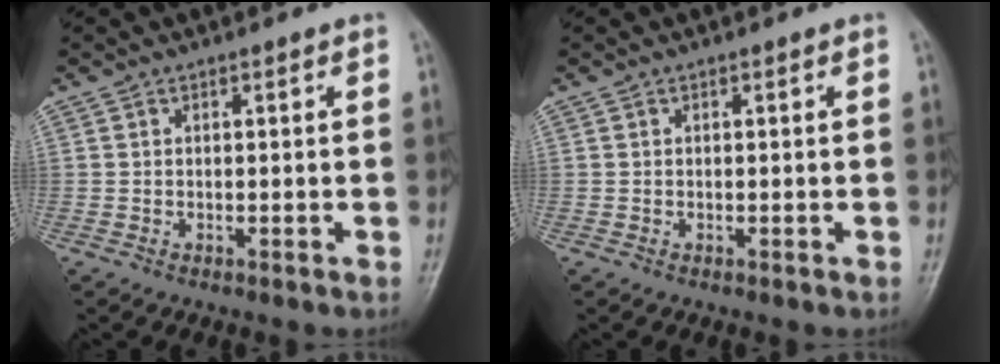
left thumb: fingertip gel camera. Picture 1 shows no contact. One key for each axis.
{"total": 0.0}